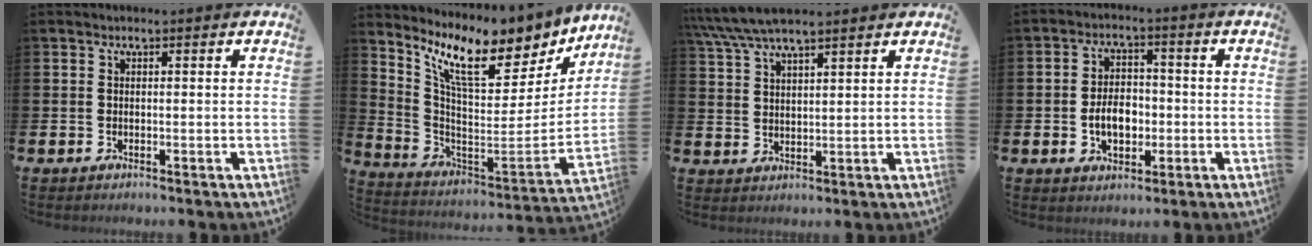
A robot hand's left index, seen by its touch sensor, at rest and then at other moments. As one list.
[{"total": 10.6, "force": [7.9, 3.3, 6.1], "torque": [-0.135, -0.066, 0.130]}, {"total": 6.0, "force": [5.4, 0.9, 2.3], "torque": [-0.064, -0.016, 0.099]}, {"total": 5.2, "force": [-1.1, 3.5, 3.7], "torque": [-0.051, 0.002, -0.027]}]